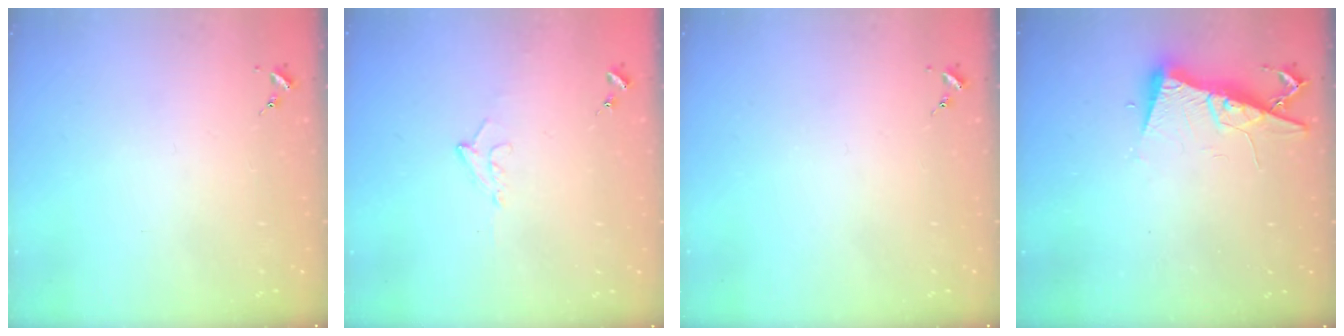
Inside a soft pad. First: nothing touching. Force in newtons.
{"total": 7.1, "press": 7.0, "slide": 1.2}
{"total": 0.0}
{"total": 9.1, "press": 9.1, "slide": 0.9}